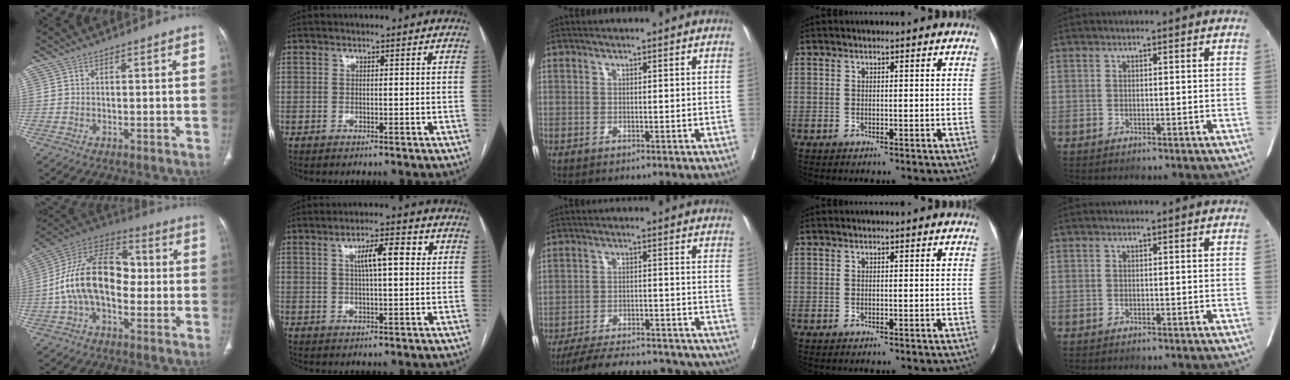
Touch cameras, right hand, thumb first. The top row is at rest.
{"thumb": {"total": 18.4, "force": [-1.3, 11.4, 14.4], "torque": [-0.248, 0.046, -0.030]}, "index": {"total": 6.6, "force": [1.9, 1.4, 6.1], "torque": [-0.104, 0.016, 0.032]}, "middle": {"total": 24.2, "force": [-21.8, 5.5, 9.2], "torque": [-0.130, -0.012, -0.289]}}